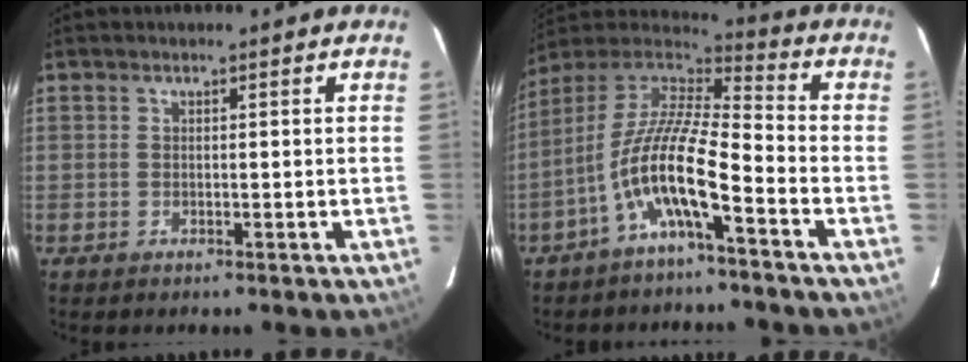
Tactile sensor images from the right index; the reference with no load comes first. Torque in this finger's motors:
{"motor_torque": [1.20, -0.94, 1.06, 0.21]}